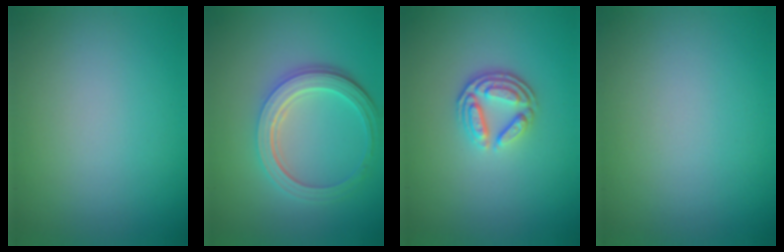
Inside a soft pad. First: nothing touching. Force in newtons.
{"total": 5.1, "press": 3.8, "slide": 3.4}
{"total": 3.7, "press": 2.8, "slide": 2.5}
{"total": 0.0}